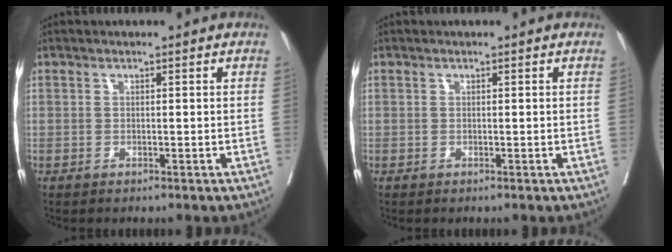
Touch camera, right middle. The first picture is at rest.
{"total": 0.0}